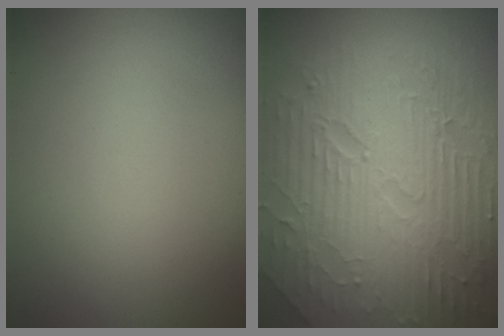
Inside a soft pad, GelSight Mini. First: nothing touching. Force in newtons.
{"total": 10.1, "press": 6.5, "slide": 7.7}